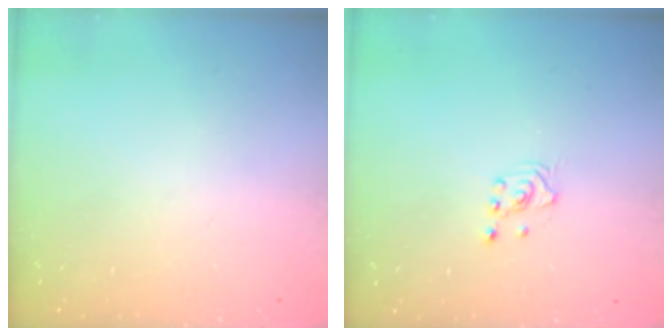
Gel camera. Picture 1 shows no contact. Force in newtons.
{"total": 1.6, "press": 1.5, "slide": 0.2}